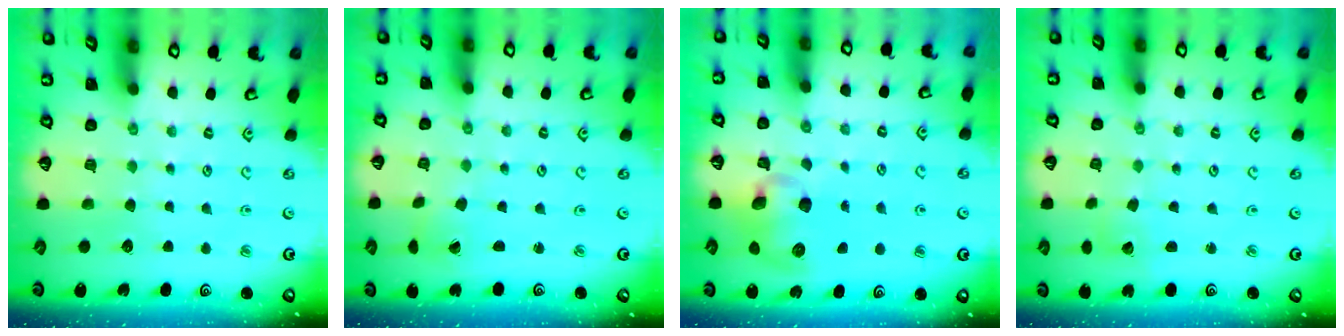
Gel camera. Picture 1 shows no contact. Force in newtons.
{"total": 0.7, "press": 0.7, "slide": 0.1}
{"total": 9.2, "press": 9.0, "slide": 2.0}
{"total": 3.0, "press": 3.0, "slide": 0.3}